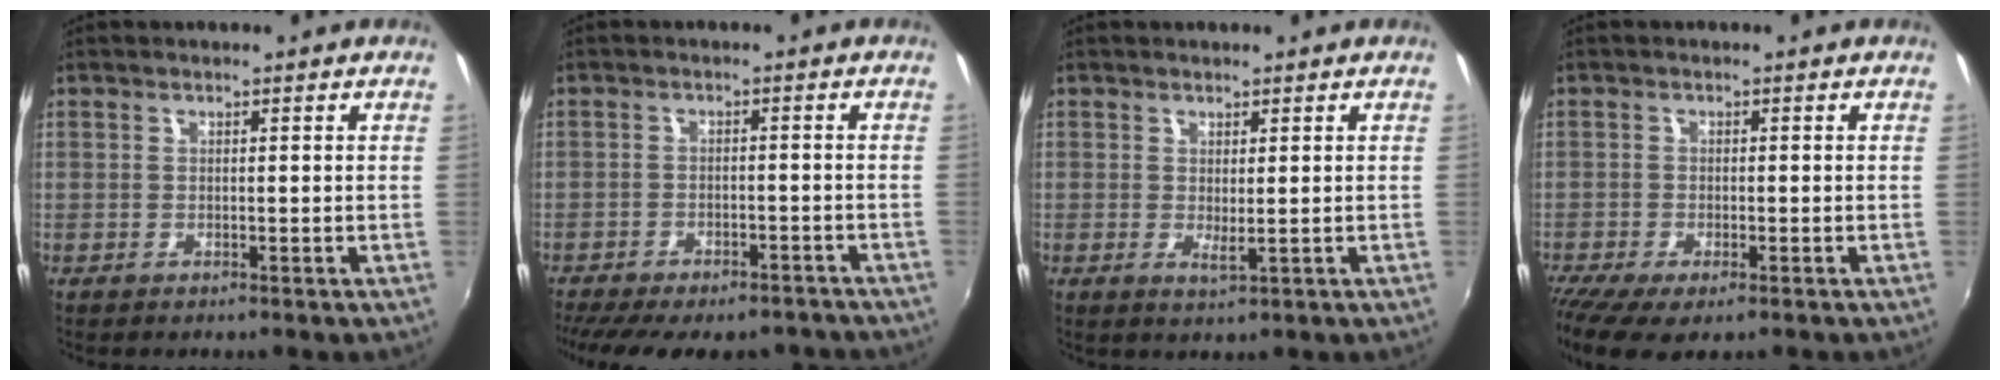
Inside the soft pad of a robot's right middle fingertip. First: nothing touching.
{"total": 17.4, "force": [-14.6, 5.9, 7.6], "torque": [-0.161, -0.018, -0.189]}
{"total": 1.5, "force": [0.3, 0.3, 1.5], "torque": [-0.024, -0.003, 0.006]}
{"total": 7.1, "force": [-4.7, 2.2, 4.9], "torque": [-0.115, -0.035, -0.082]}